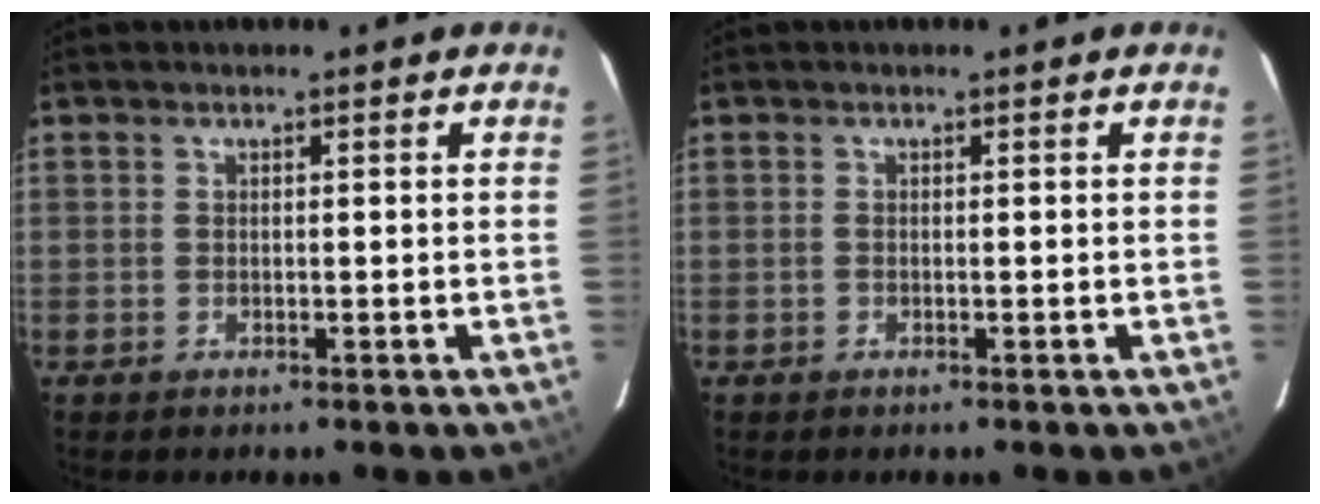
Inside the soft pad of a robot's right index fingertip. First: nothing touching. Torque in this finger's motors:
{"motor_torque": [-0.05, 0.01, 0.08, 0.01]}